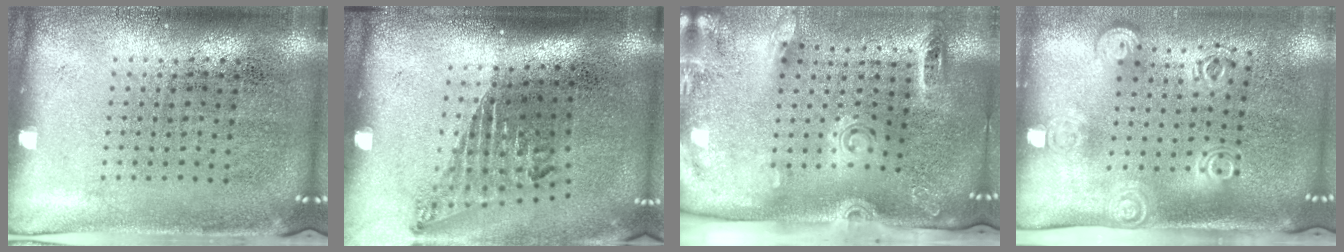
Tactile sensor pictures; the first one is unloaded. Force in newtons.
{"total": 1.7, "press": 1.1, "slide": 1.3}
{"total": 2.8, "press": 2.0, "slide": 2.0}
{"total": 1.9, "press": 1.3, "slide": 1.3}